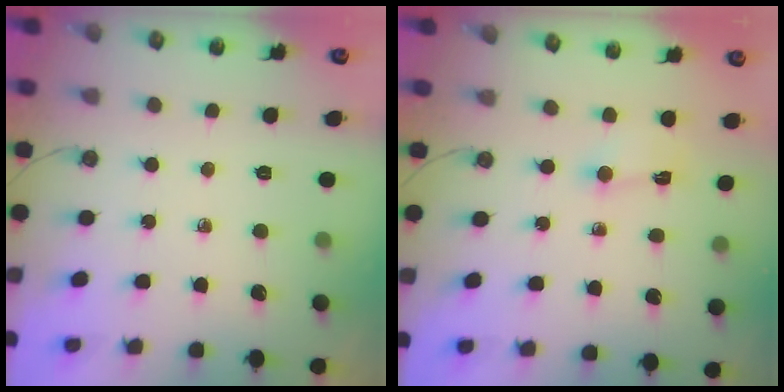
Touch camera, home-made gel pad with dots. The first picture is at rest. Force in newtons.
{"total": 1.0, "press": 0.9, "slide": 0.5}